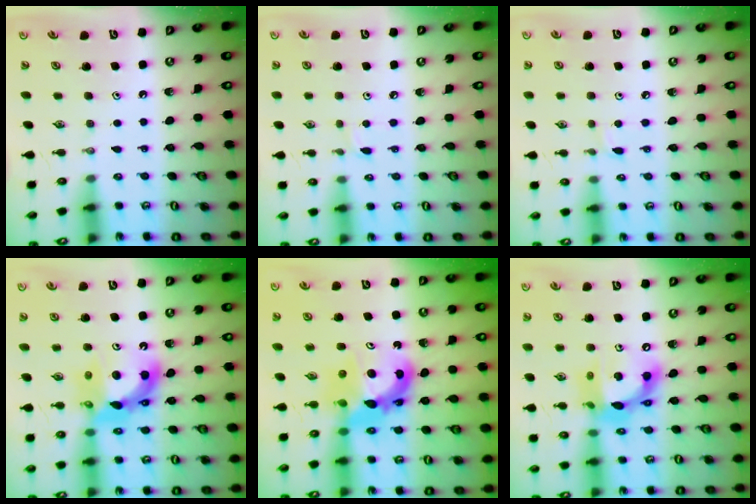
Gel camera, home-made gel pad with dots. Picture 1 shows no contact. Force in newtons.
{"total": 1.9, "press": 1.9, "slide": 0.2}
{"total": 1.9, "press": 1.9, "slide": 0.2}
{"total": 11.4, "press": 11.0, "slide": 3.0}
{"total": 10.7, "press": 10.7, "slide": 0.4}
{"total": 14.4, "press": 14.4, "slide": 1.5}